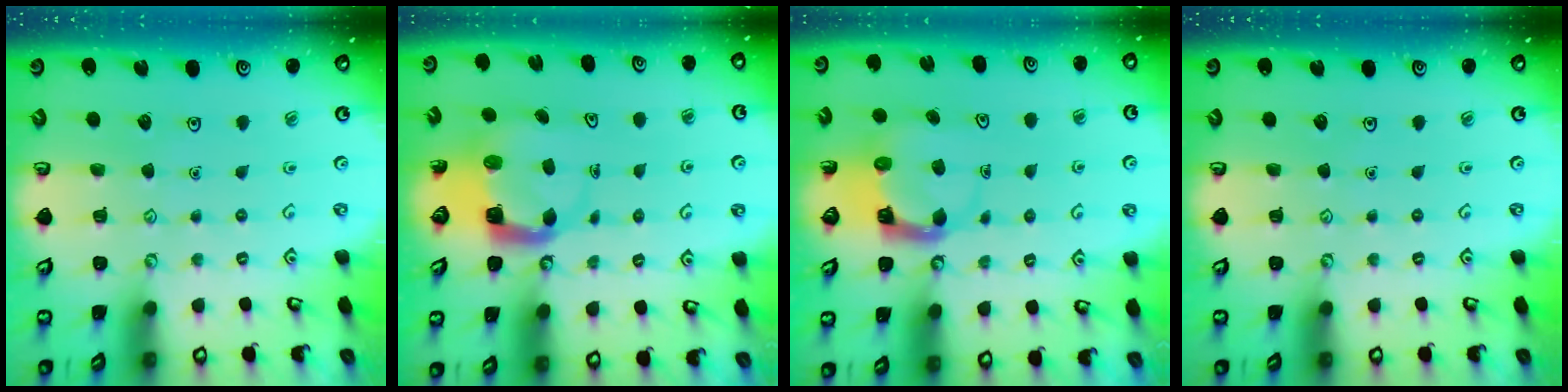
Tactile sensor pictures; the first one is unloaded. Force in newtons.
{"total": 5.2, "press": 5.1, "slide": 0.8}
{"total": 4.4, "press": 4.4, "slide": 0.3}
{"total": 0.0}